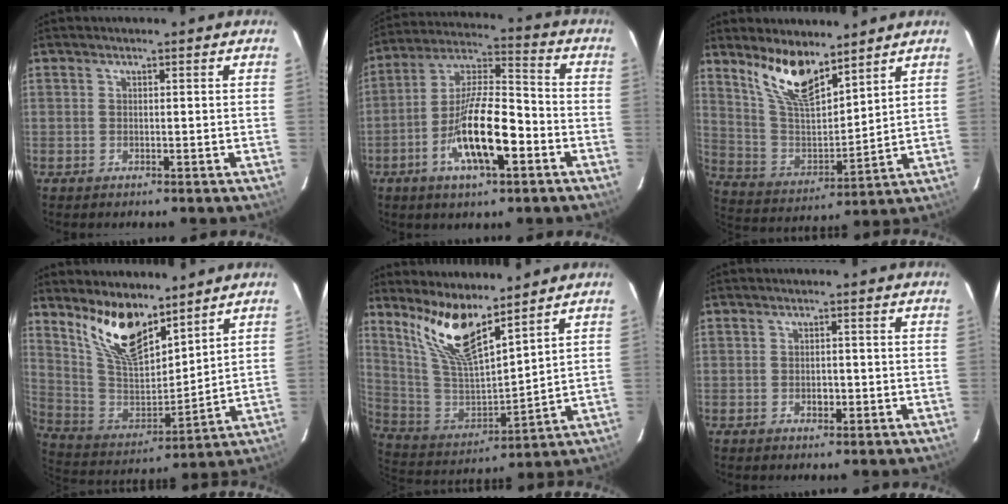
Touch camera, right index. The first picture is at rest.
{"total": 15.2, "force": [-5.9, 4.5, 13.2], "torque": [-0.254, -0.001, -0.108]}
{"total": 12.9, "force": [9.4, 4.3, 7.7], "torque": [-0.152, 0.000, 0.192]}
{"total": 14.9, "force": [10.5, 5.7, 8.9], "torque": [-0.176, -0.003, 0.215]}
{"total": 13.7, "force": [10.0, 3.2, 8.8], "torque": [-0.171, -0.009, 0.206]}
{"total": 1.9, "force": [-0.6, 1.4, 1.1], "torque": [-0.018, 0.001, -0.008]}